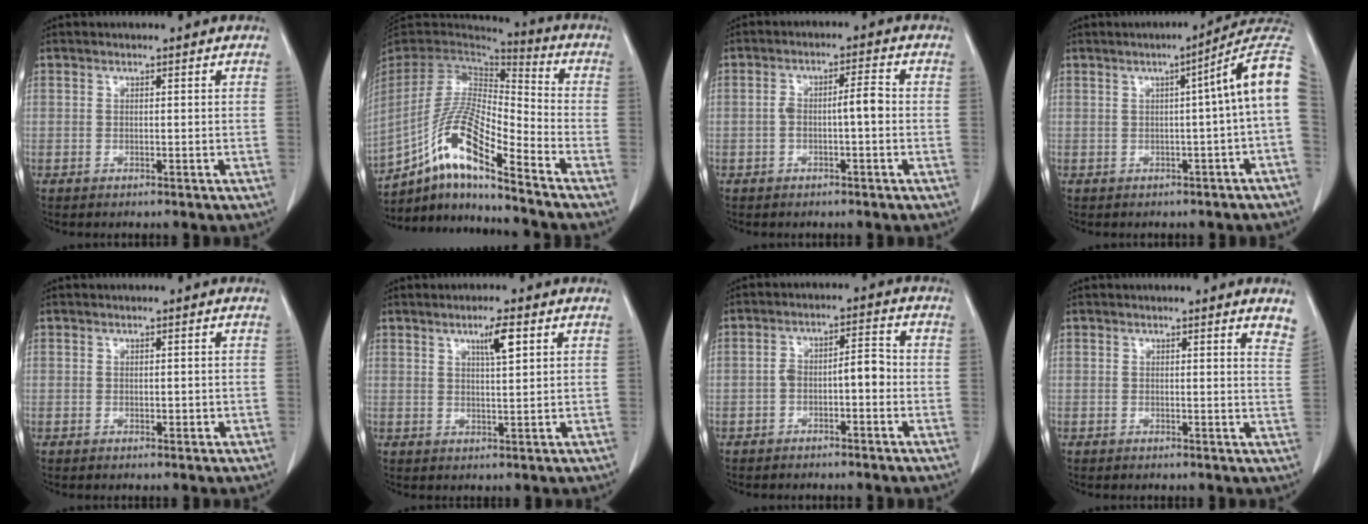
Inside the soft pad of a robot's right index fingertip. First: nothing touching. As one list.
[{"total": 13.3, "force": [-8.3, 1.8, 10.2], "torque": [-0.207, 0.013, -0.154]}, {"total": 4.2, "force": [-0.6, 0.8, 4.1], "torque": [-0.072, 0.019, -0.006]}, {"total": 8.0, "force": [0.6, -1.0, 7.9], "torque": [-0.087, 0.028, -0.002]}, {"total": 0.9, "force": [-0.1, 0.5, 0.7], "torque": [-0.007, 0.000, 0.000]}, {"total": 4.0, "force": [2.0, 0.3, 3.4], "torque": [-0.057, -0.002, 0.033]}, {"total": 4.7, "force": [-1.4, 1.6, 4.2], "torque": [-0.071, 0.028, -0.021]}, {"total": 4.0, "force": [3.5, 0.3, 1.9], "torque": [-0.020, -0.017, 0.018]}]